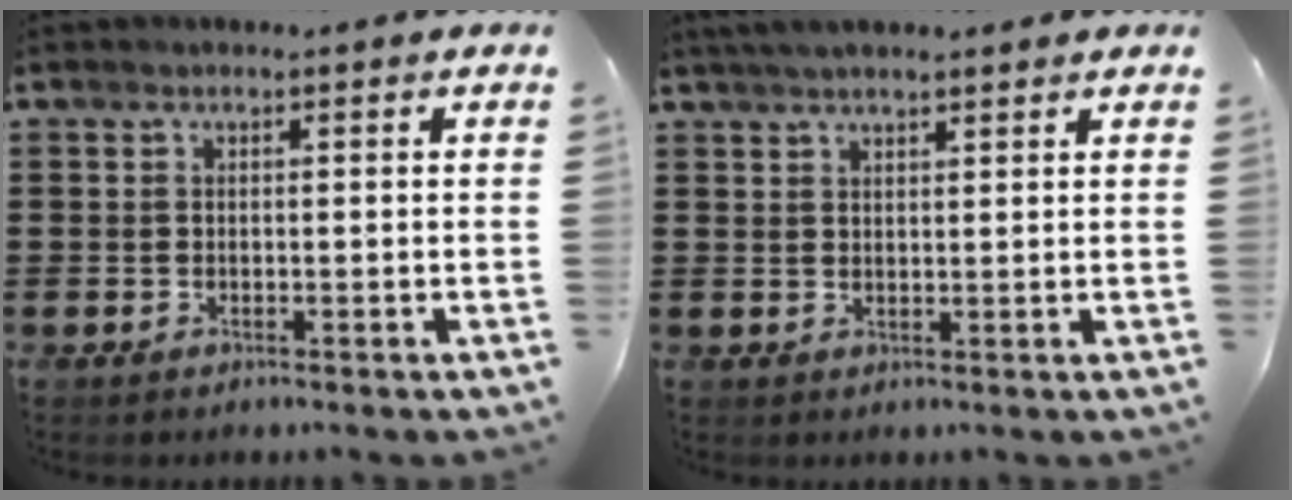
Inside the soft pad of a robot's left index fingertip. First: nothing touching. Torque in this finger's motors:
{"motor_torque": [2.14, 0.00, 0.64, 0.21]}